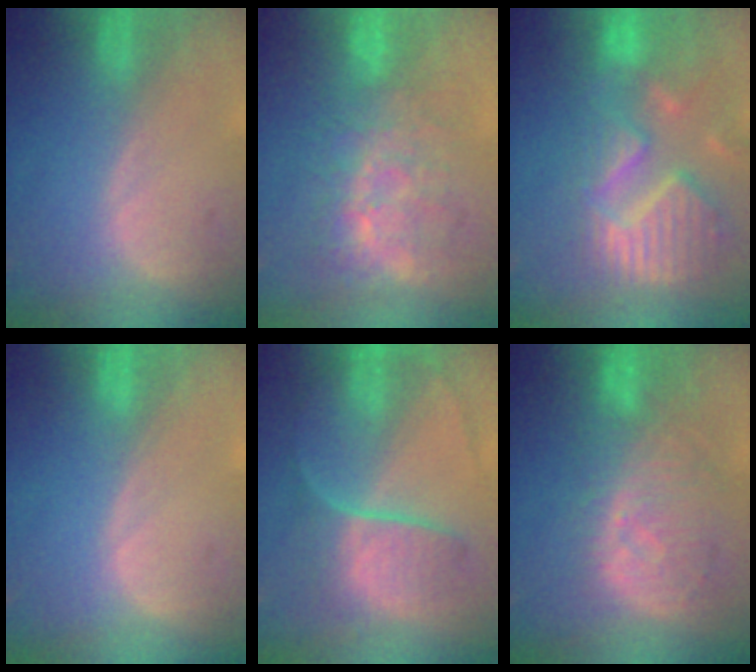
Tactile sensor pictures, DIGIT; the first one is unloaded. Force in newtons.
{"total": 8.7, "press": 7.5, "slide": 4.4}
{"total": 13.5, "press": 11.4, "slide": 7.2}
{"total": 0.0}
{"total": 8.7, "press": 7.5, "slide": 4.5}
{"total": 9.4, "press": 8.9, "slide": 3.2}